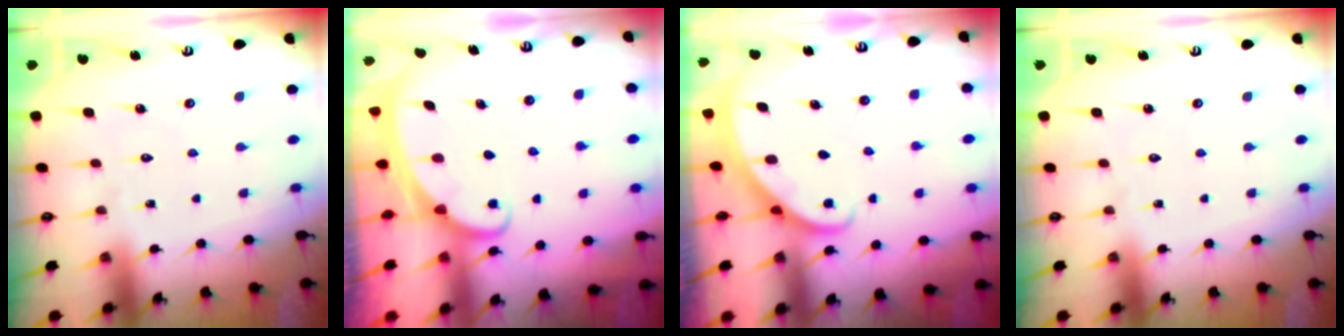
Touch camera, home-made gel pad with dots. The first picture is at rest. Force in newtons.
{"total": 1.9, "press": 1.9, "slide": 0.1}
{"total": 2.2, "press": 2.2, "slide": 0.2}
{"total": 0.0}